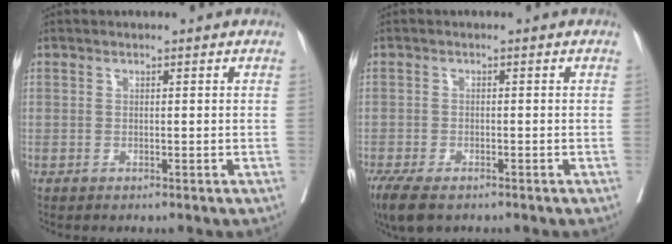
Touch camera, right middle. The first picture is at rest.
{"total": 6.6, "force": [-4.7, 2.6, 3.9], "torque": [-0.067, -0.013, -0.078]}